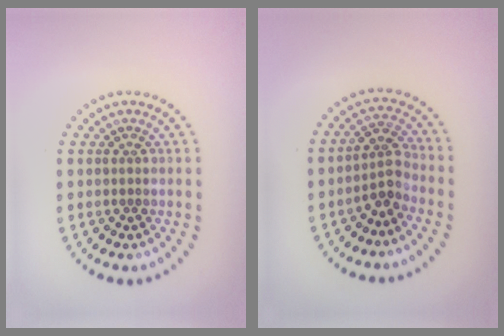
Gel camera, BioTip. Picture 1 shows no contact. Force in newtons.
{"total": 2.6, "press": 2.0, "slide": 1.7}